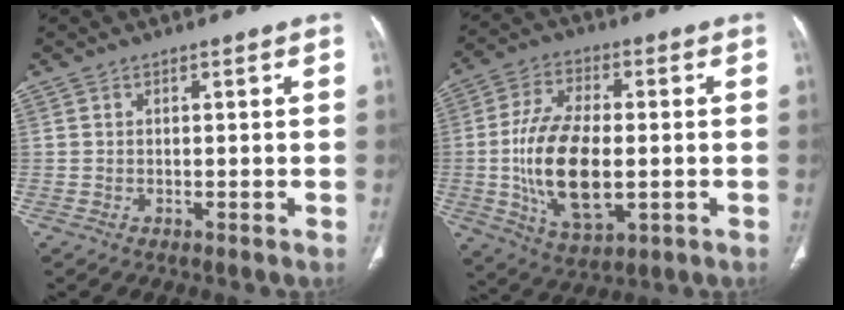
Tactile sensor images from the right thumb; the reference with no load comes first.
{"total": 16.7, "force": [-1.8, 8.4, 14.3], "torque": [-0.268, -0.003, -0.025]}